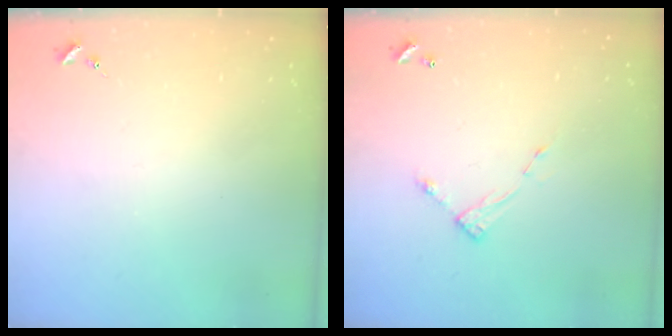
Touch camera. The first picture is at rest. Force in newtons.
{"total": 6.6, "press": 6.6, "slide": 0.5}